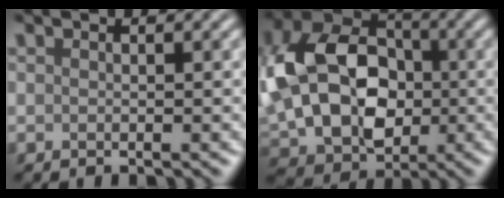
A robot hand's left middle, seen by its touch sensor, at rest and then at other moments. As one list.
[{"total": 14.3, "force": [-0.2, 10.3, 9.9], "torque": [-0.196, 0.005, 0.004]}]